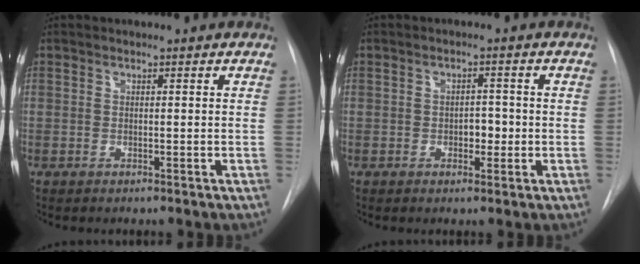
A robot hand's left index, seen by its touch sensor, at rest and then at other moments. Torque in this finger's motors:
{"motor_torque": [0.10, 0.02, 0.00, 0.03]}